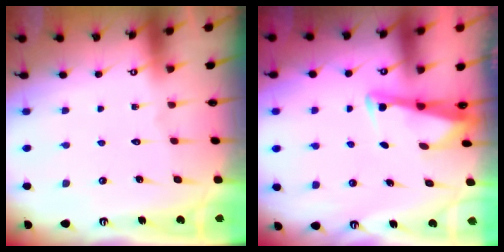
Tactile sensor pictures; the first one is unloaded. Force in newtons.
{"total": 2.9, "press": 2.9, "slide": 0.4}